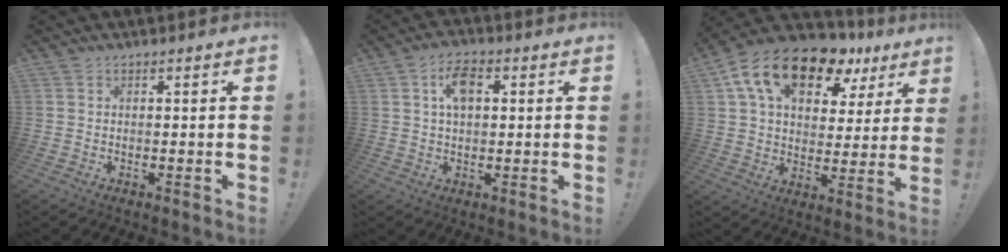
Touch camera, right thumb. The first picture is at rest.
{"total": 7.0, "force": [1.7, 3.9, 5.6], "torque": [-0.092, 0.009, 0.030]}
{"total": 18.6, "force": [10.8, 9.6, 11.6], "torque": [-0.189, -0.057, 0.189]}